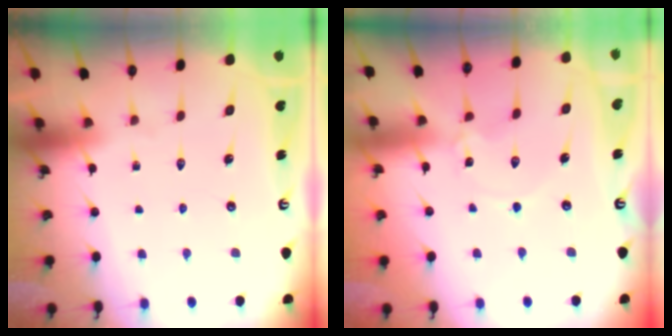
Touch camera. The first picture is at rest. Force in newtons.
{"total": 1.1, "press": 1.1, "slide": 0.1}